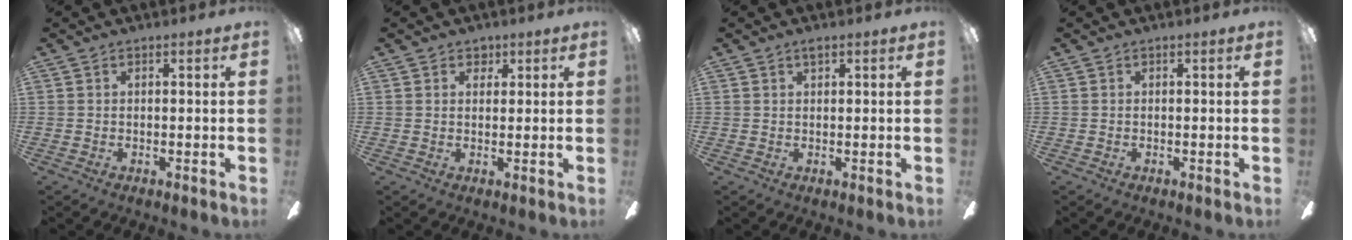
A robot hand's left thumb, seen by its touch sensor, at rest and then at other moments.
{"total": 2.5, "force": [1.6, 1.8, 0.9], "torque": [-0.005, -0.002, 0.026]}
{"total": 1.3, "force": [0.9, 0.5, 0.8], "torque": [-0.017, 0.002, 0.016]}
{"total": 0.0}